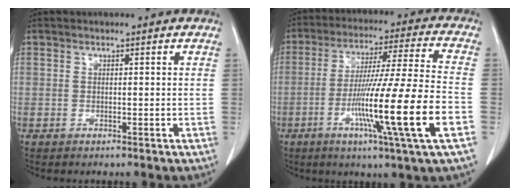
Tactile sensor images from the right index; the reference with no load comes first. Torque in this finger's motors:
{"motor_torque": [2.14, 0.00, 1.05, 0.21]}